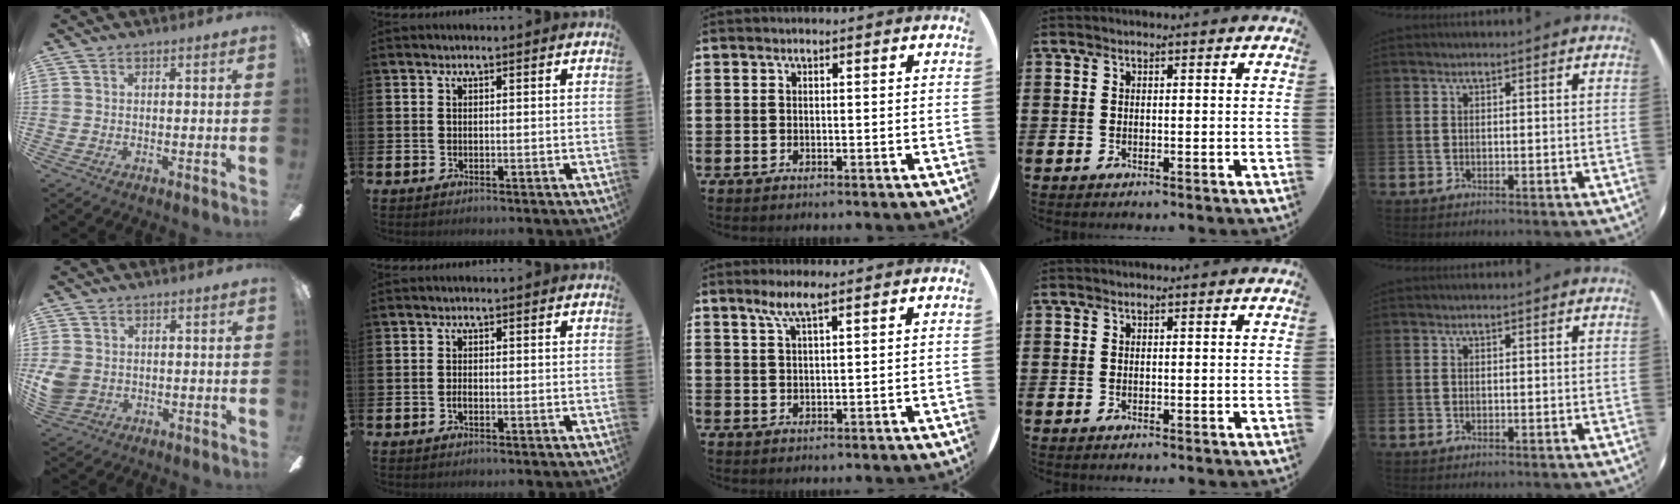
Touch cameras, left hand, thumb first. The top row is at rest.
{"thumb": {"total": 5.0, "force": [0.5, 4.3, 2.6], "torque": [-0.061, 0.002, 0.009]}, "index": {"total": 0.9, "force": [-0.3, 0.4, 0.7], "torque": [-0.018, 0.000, -0.006]}, "middle": {"total": 3.6, "force": [2.4, 0.5, 2.6], "torque": [-0.057, 0.005, 0.042]}}